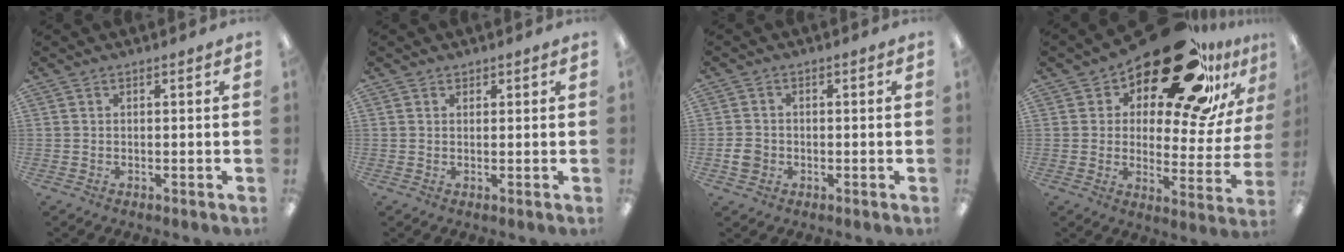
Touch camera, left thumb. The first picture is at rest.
{"total": 1.0, "force": [0.6, 0.6, -0.4], "torque": [0.006, 0.002, 0.013]}
{"total": 3.7, "force": [-1.1, 3.3, 1.3], "torque": [-0.018, 0.002, -0.022]}
{"total": 23.6, "force": [17.3, 9.1, 13.2], "torque": [-0.196, -0.112, 0.291]}